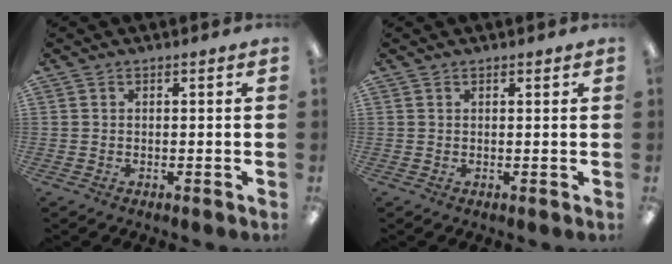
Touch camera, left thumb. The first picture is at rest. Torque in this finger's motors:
{"motor_torque": [-0.20, -0.08, -0.19, 0.30, 0.02]}